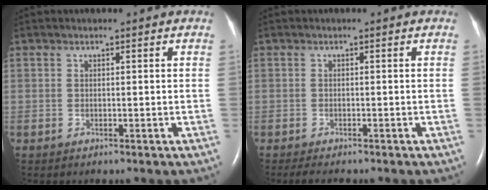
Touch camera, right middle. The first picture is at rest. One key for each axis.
{"total": 1.9, "fx": -1.6, "fy": 0.4, "fz": 1.0, "tx": -0.020, "ty": -0.008, "tz": -0.022}